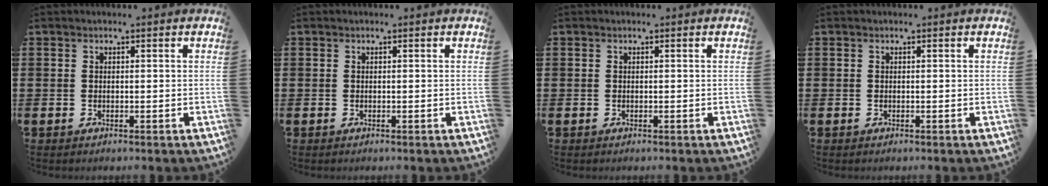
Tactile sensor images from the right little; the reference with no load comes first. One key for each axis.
{"total": 0.0}
{"total": 0.0}
{"total": 0.0}